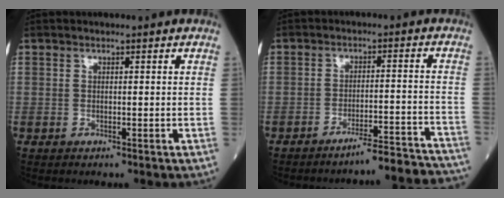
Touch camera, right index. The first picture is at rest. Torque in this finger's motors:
{"motor_torque": [-0.29, -0.22, 0.02, 0.03]}